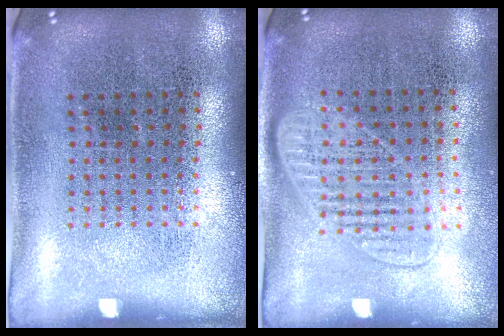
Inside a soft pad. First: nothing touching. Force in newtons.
{"total": 1.4, "press": 1.2, "slide": 0.6}